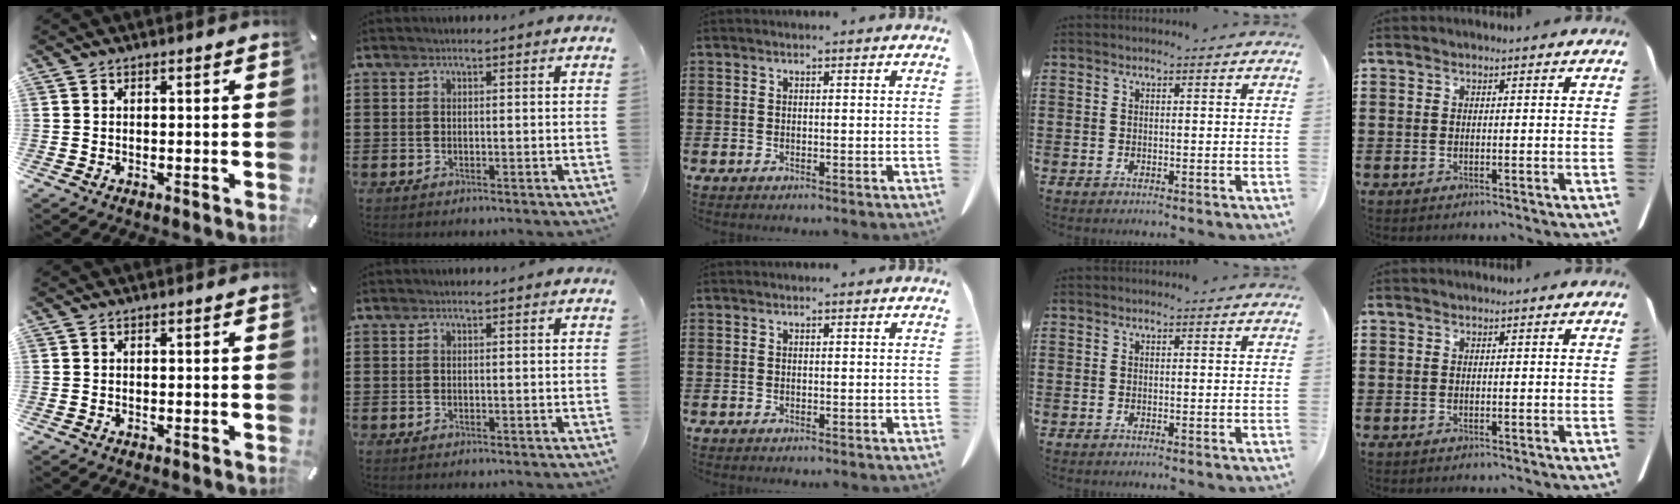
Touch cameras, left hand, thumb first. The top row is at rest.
{}